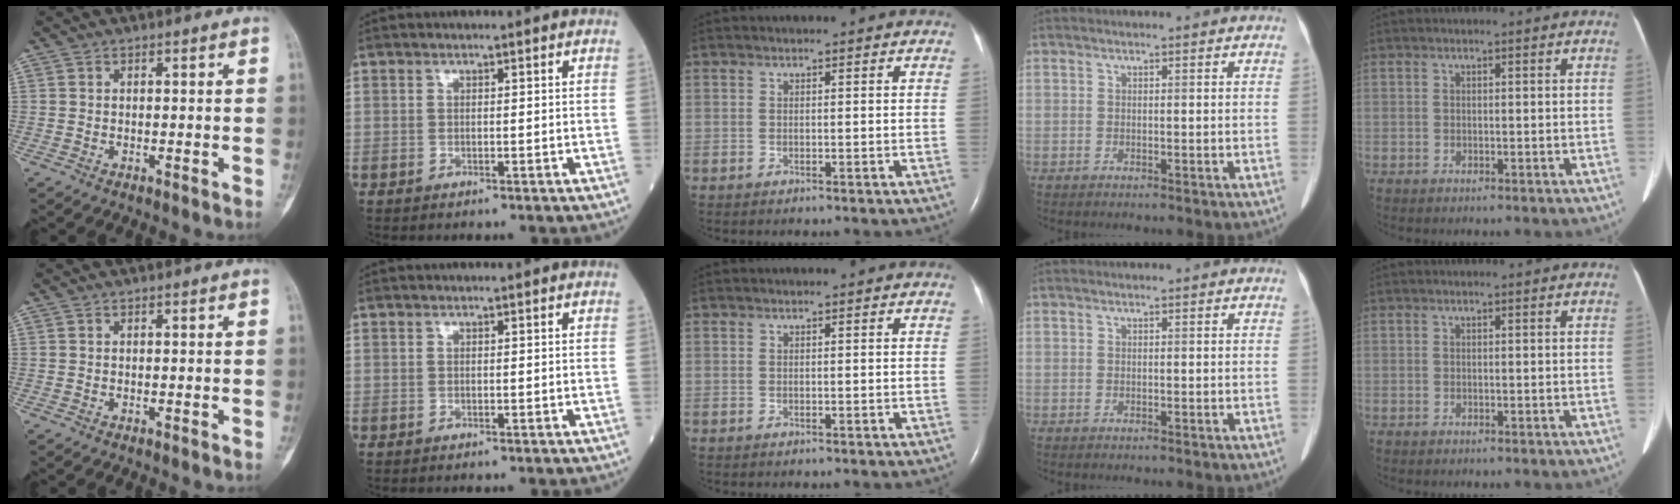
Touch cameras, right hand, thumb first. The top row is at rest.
{}